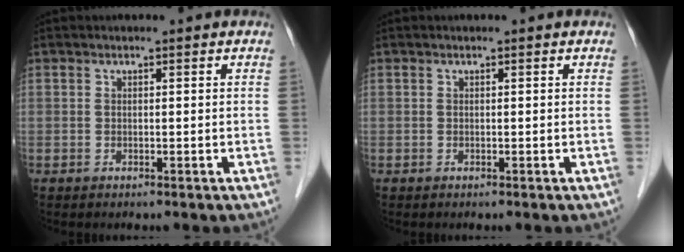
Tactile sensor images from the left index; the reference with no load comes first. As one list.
[{"total": 0.0}]